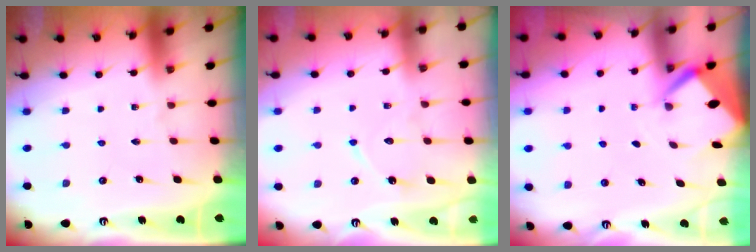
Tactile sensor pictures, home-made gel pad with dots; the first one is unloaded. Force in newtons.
{"total": 7.0, "press": 7.0, "slide": 0.5}
{"total": 3.0, "press": 3.0, "slide": 0.2}